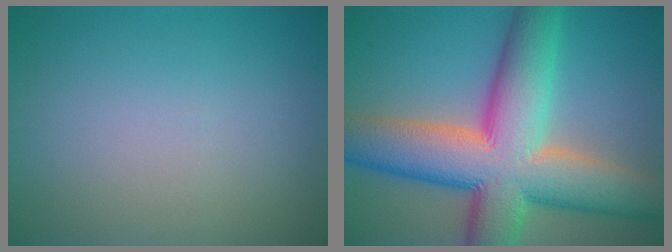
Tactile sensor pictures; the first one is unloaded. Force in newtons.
{"total": 13.9, "press": 13.8, "slide": 0.6}